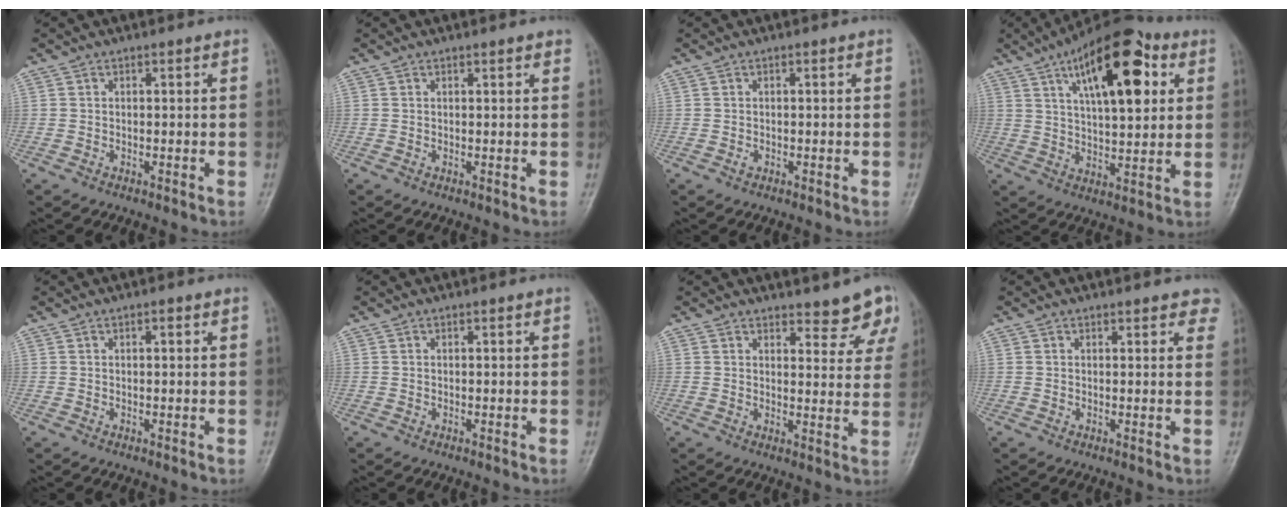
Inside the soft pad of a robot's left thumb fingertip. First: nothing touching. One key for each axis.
{"total": 0.8, "fx": 0.6, "fy": 0.2, "fz": 0.5, "tx": -0.005, "ty": -0.001, "tz": 0.006}
{"total": 0.7, "fx": -0.2, "fy": 0.5, "fz": 0.5, "tx": -0.005, "ty": 0.003, "tz": -0.003}
{"total": 18.6, "fx": 7.3, "fy": 7.7, "fz": 15.3, "tx": -0.210, "ty": -0.007, "tz": 0.109}
{"total": 0.9, "fx": 0.3, "fy": 0.3, "fz": 0.7, "tx": -0.010, "ty": 0.002, "tz": 0.002}
{"total": 0.0}
{"total": 6.8, "fx": 5.8, "fy": 2.4, "fz": 2.6, "tx": 0.001, "ty": -0.039, "tz": 0.058}
{"total": 3.2, "fx": 2.6, "fy": 1.4, "fz": 1.4, "tx": 0.010, "ty": -0.005, "tz": 0.020}